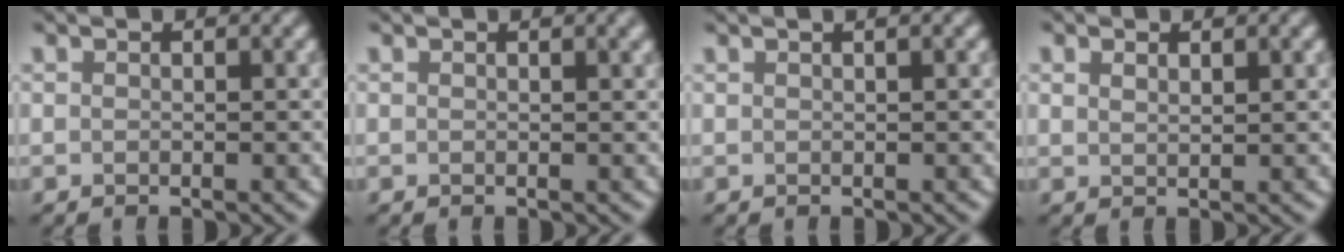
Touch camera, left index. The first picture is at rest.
{"total": 1.0, "force": [0.7, 0.0, 0.7], "torque": [-0.010, 0.003, 0.013]}
{"total": 1.1, "force": [0.6, 0.1, 0.8], "torque": [-0.016, 0.005, 0.008]}
{"total": 1.0, "force": [0.8, 0.2, 0.6], "torque": [-0.017, 0.002, 0.017]}